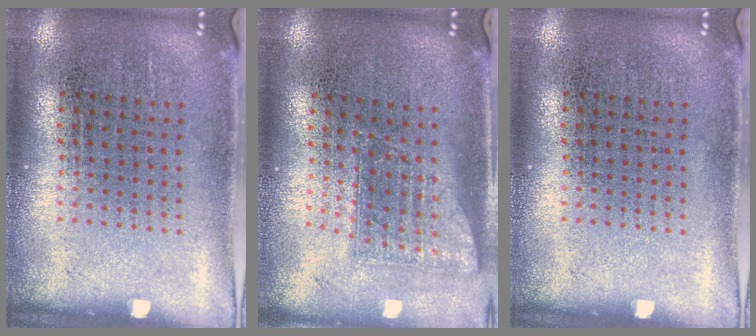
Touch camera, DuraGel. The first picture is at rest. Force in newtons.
{"total": 1.7, "press": 1.2, "slide": 1.1}
{"total": 0.0}